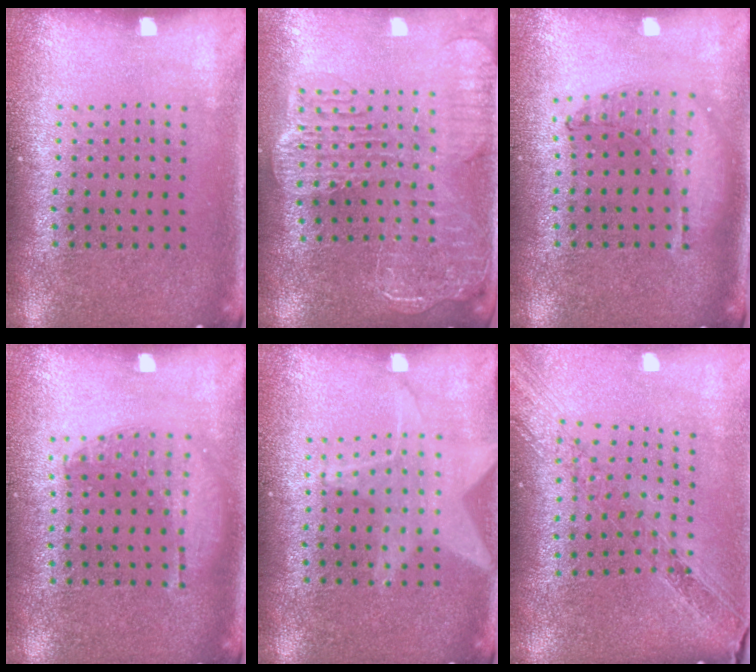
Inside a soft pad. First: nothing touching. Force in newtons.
{"total": 2.8, "press": 2.4, "slide": 1.6}
{"total": 1.0, "press": 1.0, "slide": 0.2}
{"total": 1.1, "press": 1.0, "slide": 0.6}
{"total": 1.4, "press": 1.3, "slide": 0.4}
{"total": 1.2, "press": 1.1, "slide": 0.3}